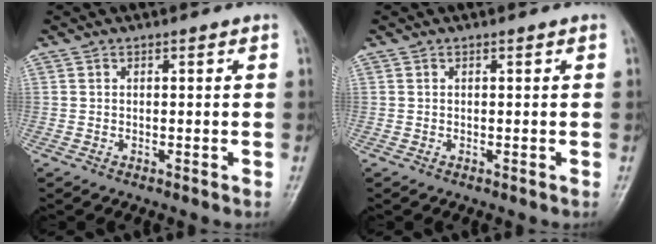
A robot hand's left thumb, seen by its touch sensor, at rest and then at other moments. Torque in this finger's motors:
{"motor_torque": [0.00, 0.00, -0.03, -0.03, 0.00]}